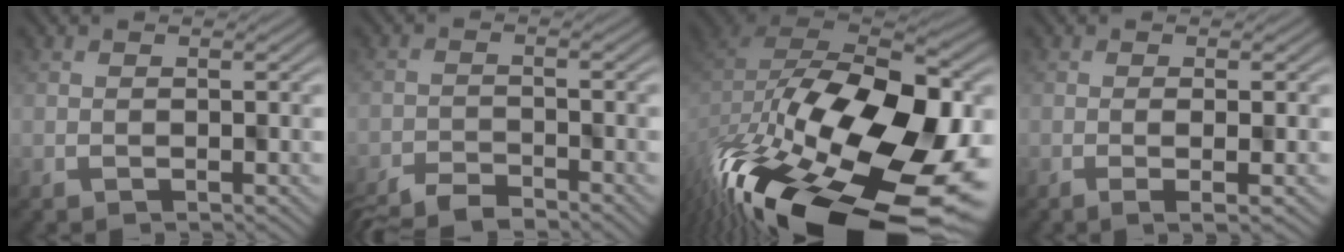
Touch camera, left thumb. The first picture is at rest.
{"total": 5.4, "force": [-4.6, 1.5, 2.3], "torque": [-0.041, -0.005, -0.085]}
{"total": 19.7, "force": [-9.0, 10.9, 13.7], "torque": [-0.276, -0.073, -0.113]}
{"total": 2.7, "force": [-0.7, 0.4, 2.5], "torque": [-0.034, 0.008, -0.012]}